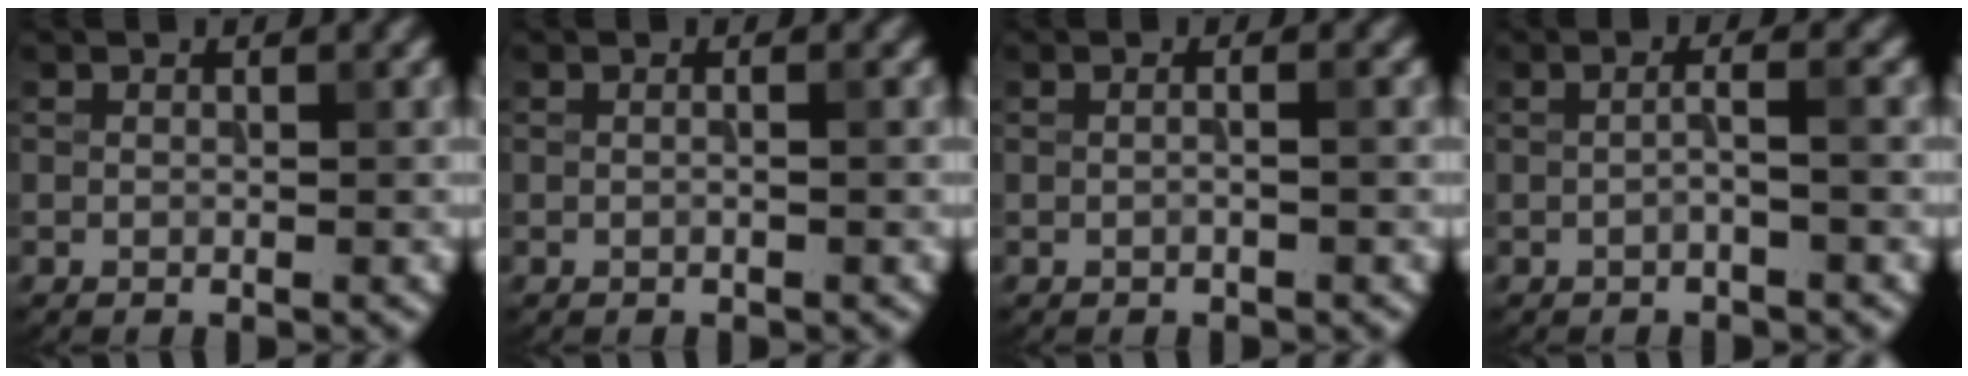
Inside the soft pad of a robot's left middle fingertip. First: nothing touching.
{"total": 0.9, "force": [0.2, 0.3, 0.8], "torque": [-0.011, -0.008, -0.009]}
{"total": 1.5, "force": [0.2, 0.7, 1.4], "torque": [-0.006, -0.009, -0.013]}
{"total": 1.6, "force": [-0.3, 0.3, 1.5], "torque": [-0.020, 0.005, -0.011]}